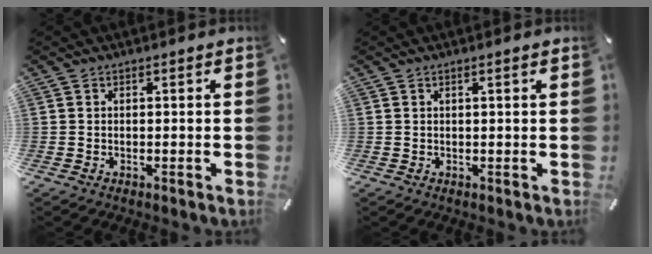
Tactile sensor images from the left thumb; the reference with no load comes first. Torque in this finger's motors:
{"motor_torque": [0.08, -0.19, -0.07, 0.04, -0.06]}